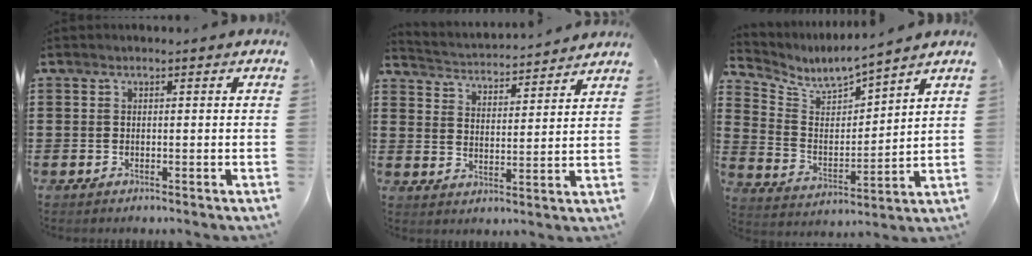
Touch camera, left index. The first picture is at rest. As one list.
[{"total": 2.9, "force": [2.9, -0.3, -0.4], "torque": [-0.013, -0.031, 0.043]}, {"total": 5.5, "force": [5.2, 1.1, 1.7], "torque": [-0.062, -0.037, 0.085]}]